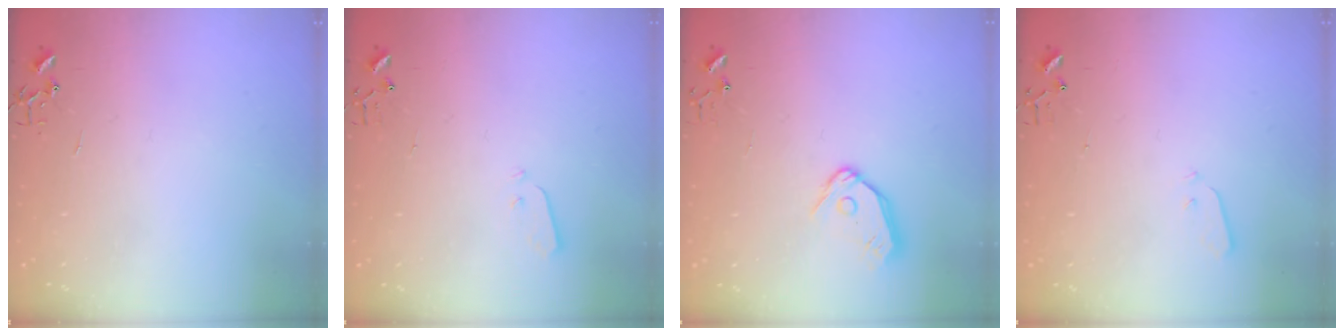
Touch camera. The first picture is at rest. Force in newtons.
{"total": 3.0, "press": 2.9, "slide": 0.3}
{"total": 9.4, "press": 9.4, "slide": 0.7}
{"total": 2.9, "press": 2.8, "slide": 0.8}